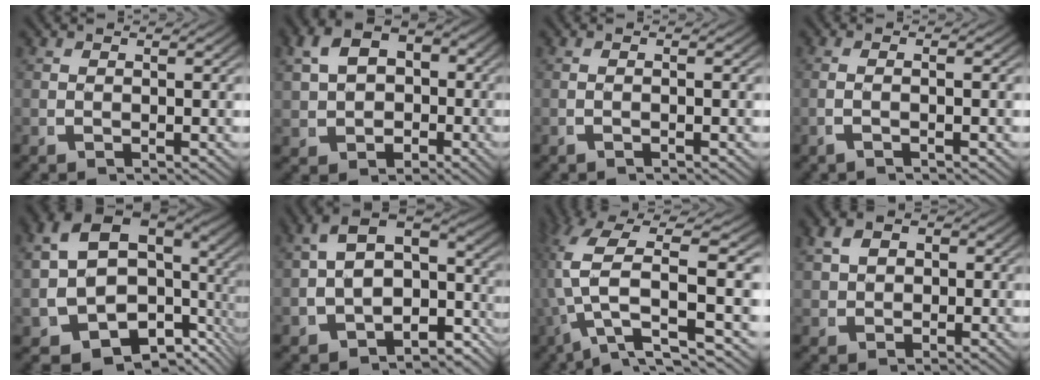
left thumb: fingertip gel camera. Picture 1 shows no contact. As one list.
[{"total": 7.6, "force": [1.0, 5.9, 4.7], "torque": [-0.096, -0.013, 0.030]}, {"total": 0.8, "force": [-0.4, -0.2, 0.7], "torque": [-0.015, 0.003, -0.007]}, {"total": 1.6, "force": [-0.4, -0.3, 1.5], "torque": [-0.038, 0.001, -0.006]}, {"total": 15.7, "force": [-1.6, 11.6, 10.4], "torque": [-0.220, -0.056, -0.005]}, {"total": 10.4, "force": [-1.3, 7.6, 7.0], "torque": [-0.135, -0.027, -0.018]}, {"total": 9.8, "force": [1.3, 5.1, 8.3], "torque": [-0.190, -0.019, 0.039]}, {"total": 3.5, "force": [0.9, 2.7, 2.0], "torque": [-0.043, -0.003, 0.020]}]